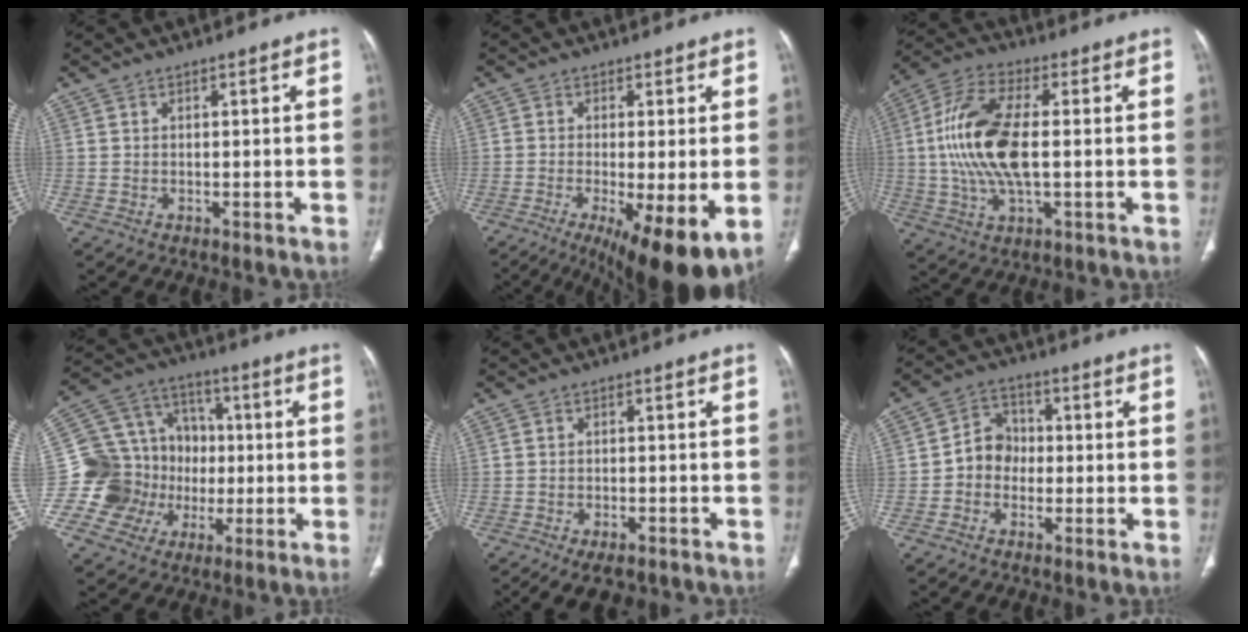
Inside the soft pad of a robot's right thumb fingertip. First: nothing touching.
{"total": 13.7, "force": [-5.0, 3.6, 12.3], "torque": [-0.172, -0.021, -0.069]}
{"total": 16.2, "force": [0.3, 6.9, 14.6], "torque": [-0.315, 0.014, 0.005]}
{"total": 17.1, "force": [-2.3, 15.6, 6.5], "torque": [-0.085, 0.059, -0.031]}
{"total": 7.6, "force": [-5.6, 3.5, 3.8], "torque": [-0.051, 0.016, -0.080]}
{"total": 6.0, "force": [-1.2, 5.2, 2.8], "torque": [-0.024, 0.025, -0.034]}